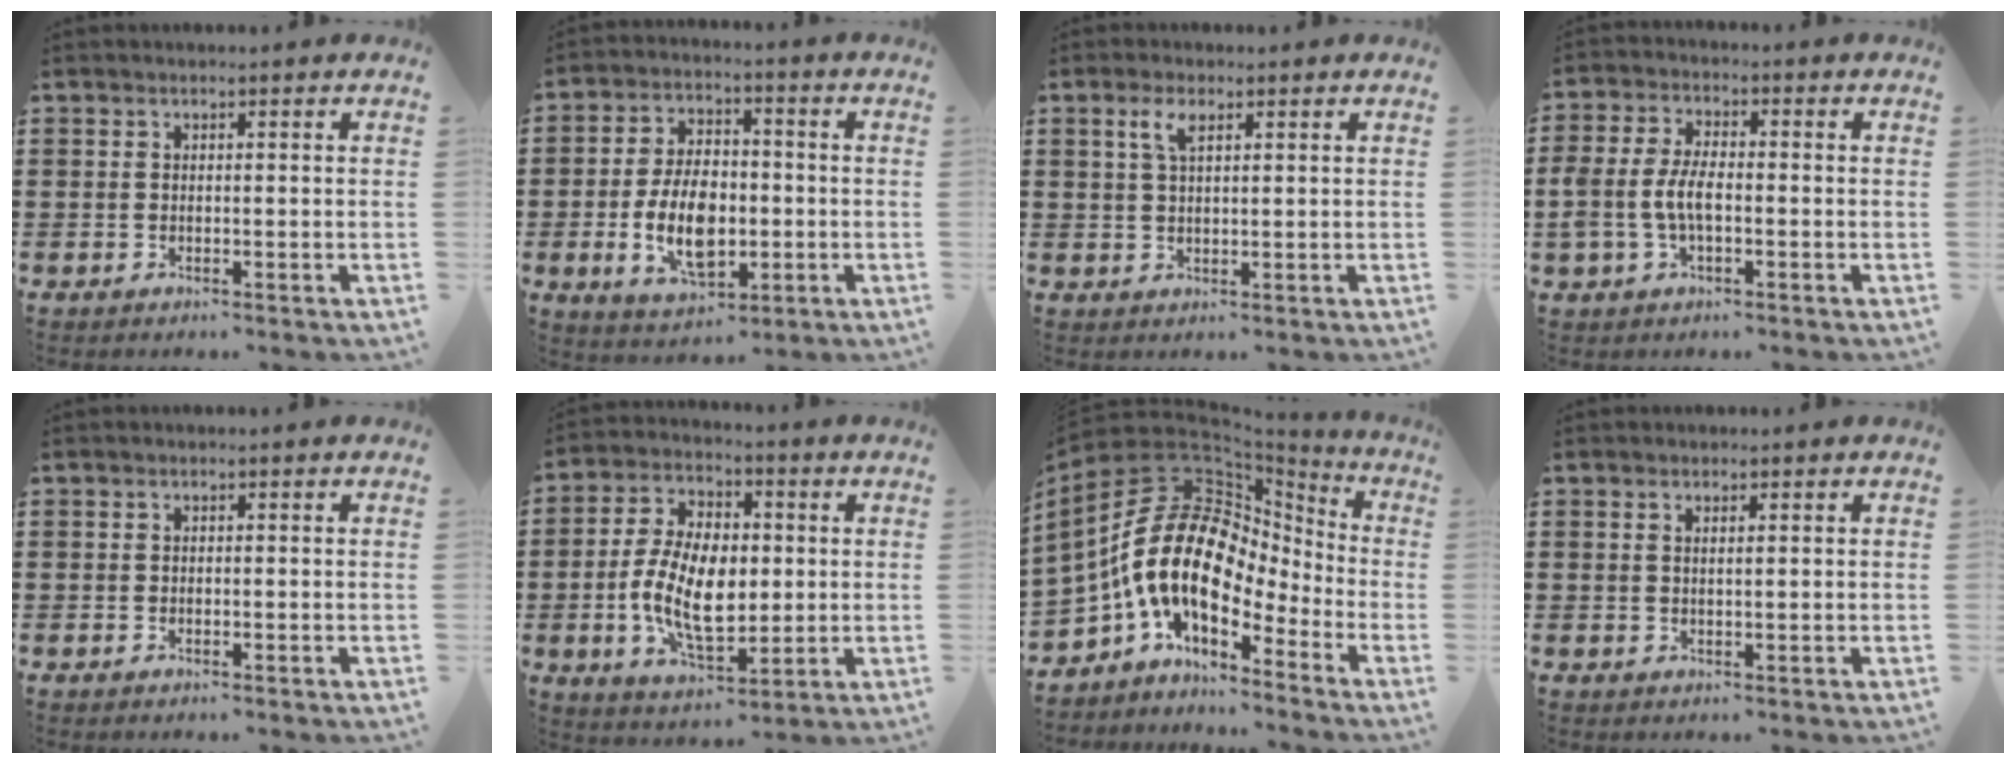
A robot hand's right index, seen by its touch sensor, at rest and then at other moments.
{"total": 10.3, "force": [-2.1, 6.0, 8.2], "torque": [-0.151, -0.005, -0.042]}
{"total": 3.3, "force": [1.5, 1.2, 2.7], "torque": [-0.058, 0.008, 0.024]}
{"total": 5.5, "force": [-1.2, 2.8, 4.6], "torque": [-0.118, -0.004, -0.031]}
{"total": 0.0}
{"total": 11.7, "force": [-0.8, 6.7, 9.6], "torque": [-0.206, 0.001, -0.017]}
{"total": 19.1, "force": [-1.5, 12.2, 14.6], "torque": [-0.337, -0.003, -0.038]}
{"total": 0.8, "force": [0.4, 0.2, 0.7], "torque": [-0.015, 0.002, 0.007]}